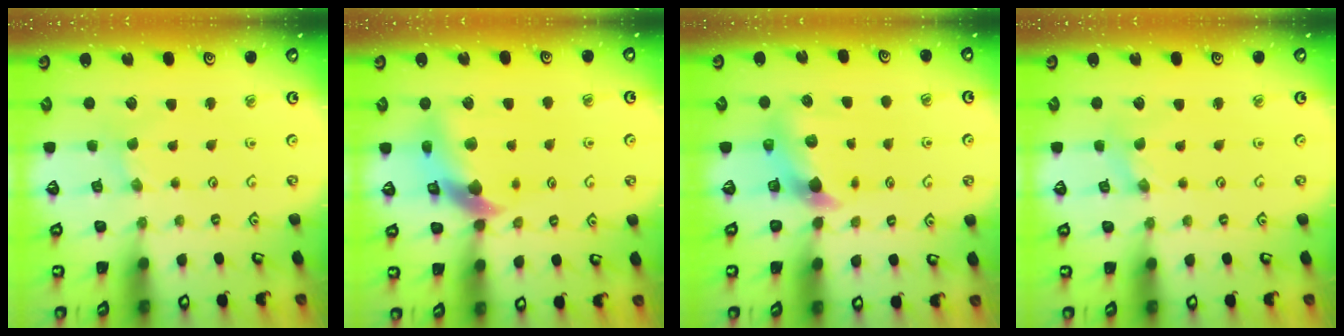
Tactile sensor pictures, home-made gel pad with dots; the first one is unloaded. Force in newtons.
{"total": 11.2, "press": 11.1, "slide": 1.6}
{"total": 6.0, "press": 6.0, "slide": 0.4}
{"total": 0.0}